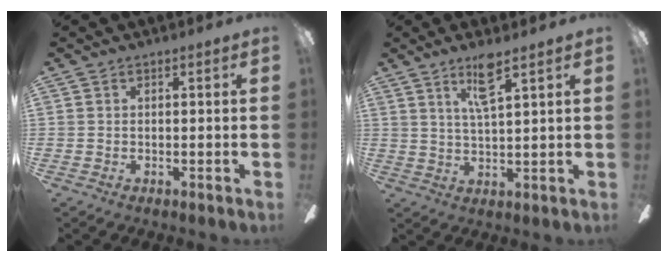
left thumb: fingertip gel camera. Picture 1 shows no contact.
{"total": 7.1, "force": [4.5, 1.0, 5.3], "torque": [-0.102, -0.005, 0.074]}